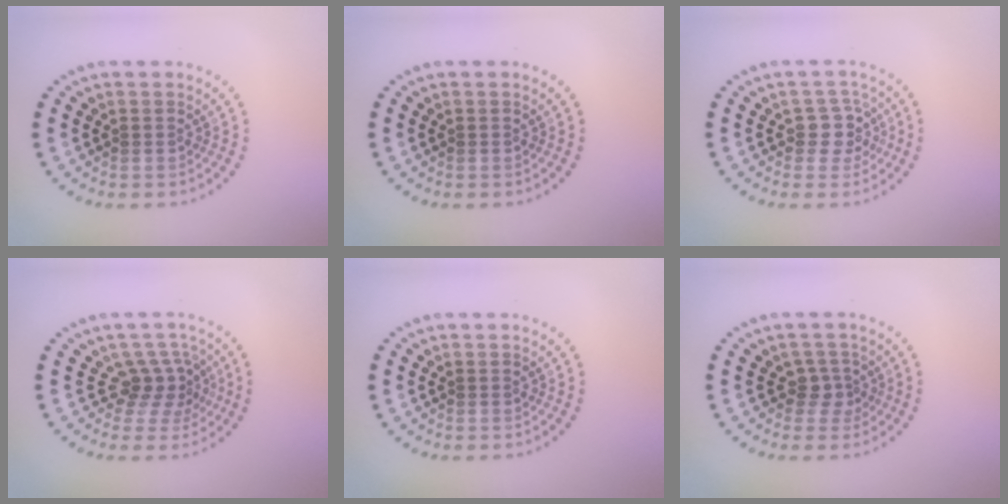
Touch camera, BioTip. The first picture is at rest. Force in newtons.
{"total": 0.0}
{"total": 2.4, "press": 2.0, "slide": 1.3}
{"total": 2.8, "press": 1.9, "slide": 2.0}
{"total": 0.0}
{"total": 1.8, "press": 1.3, "slide": 1.2}